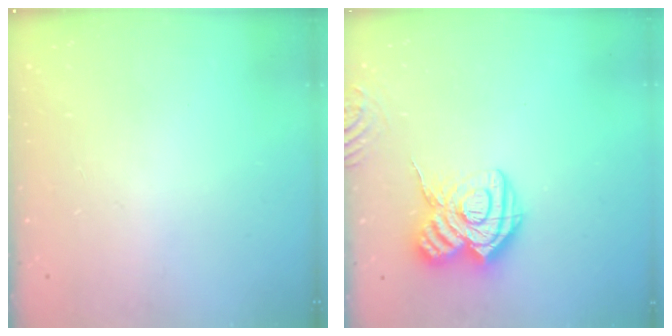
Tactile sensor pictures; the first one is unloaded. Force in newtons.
{"total": 14.5, "press": 14.4, "slide": 1.4}